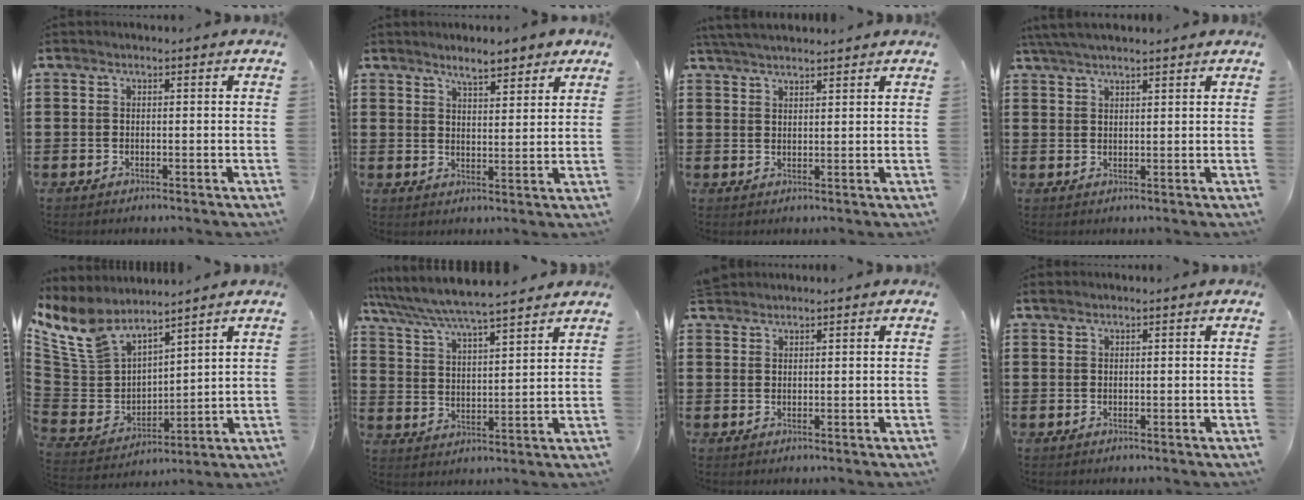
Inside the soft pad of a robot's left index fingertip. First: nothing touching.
{"total": 4.8, "force": [4.3, 1.0, 1.9], "torque": [-0.041, -0.009, 0.077]}
{"total": 3.6, "force": [3.4, 0.2, 1.1], "torque": [-0.030, -0.002, 0.066]}
{"total": 3.6, "force": [3.2, 0.4, 1.7], "torque": [-0.041, 0.002, 0.061]}
{"total": 9.3, "force": [7.6, 4.5, 2.9], "torque": [-0.098, -0.049, 0.145]}
{"total": 5.2, "force": [5.0, -0.1, 1.6], "torque": [-0.056, -0.034, 0.081]}
{"total": 1.7, "force": [1.6, 0.4, 0.2], "torque": [-0.007, 0.003, 0.033]}
{"total": 0.5, "force": [0.5, 0.1, 0.1], "torque": [-0.005, 0.001, 0.011]}